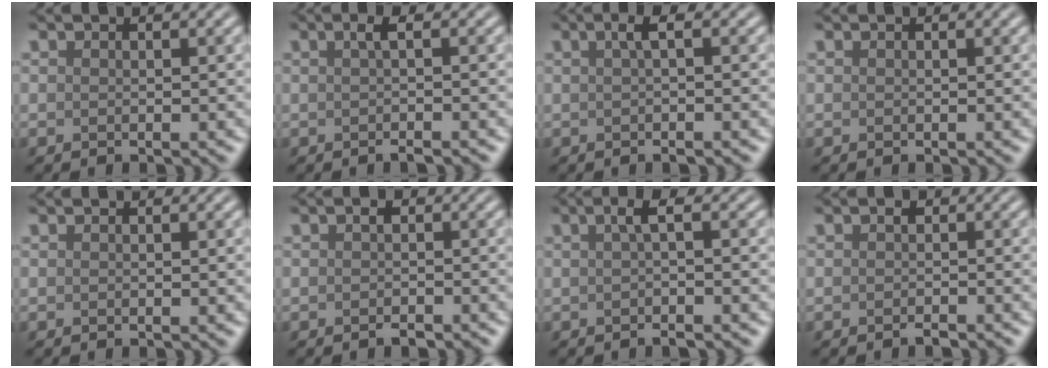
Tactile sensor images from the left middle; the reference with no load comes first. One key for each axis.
{"total": 1.9, "fx": -0.2, "fy": 0.3, "fz": 1.9, "tx": -0.030, "ty": -0.001, "tz": -0.004}
{"total": 2.2, "fx": 0.1, "fy": 0.4, "fz": 2.2, "tx": -0.035, "ty": 0.002, "tz": 0.000}
{"total": 0.0}
{"total": 0.0}
{"total": 1.3, "fx": -0.6, "fy": 0.7, "fz": 0.9, "tx": -0.013, "ty": -0.002, "tz": -0.011}
{"total": 2.4, "fx": -0.1, "fy": 0.4, "fz": 2.4, "tx": -0.037, "ty": -0.001, "tz": -0.004}
{"total": 1.0, "fx": -0.6, "fy": 0.5, "fz": 0.6, "tx": -0.008, "ty": -0.001, "tz": -0.012}